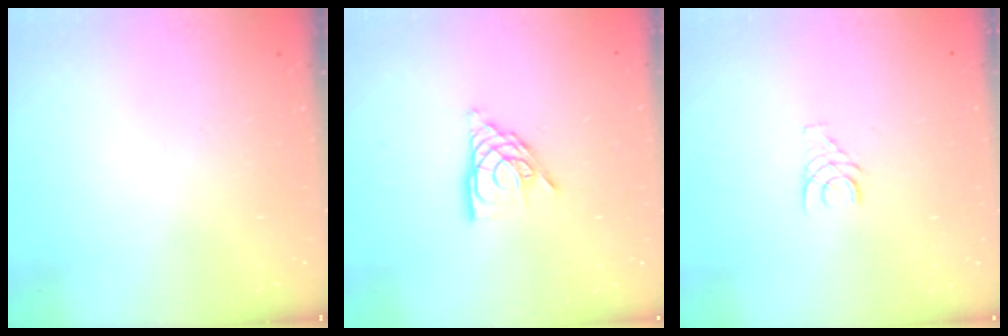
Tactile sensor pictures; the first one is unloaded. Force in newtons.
{"total": 9.0, "press": 8.9, "slide": 1.3}
{"total": 3.6, "press": 3.6, "slide": 0.4}